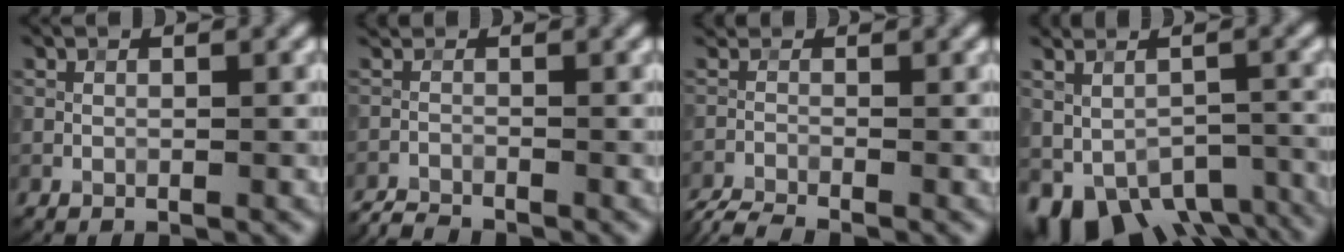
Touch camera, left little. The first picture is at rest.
{"total": 2.0, "force": [-2.0, 0.1, 0.2], "torque": [-0.008, -0.003, -0.048]}
{"total": 3.3, "force": [-3.1, 0.3, 1.0], "torque": [-0.023, -0.009, -0.071]}
{"total": 8.3, "force": [-4.3, 5.6, 4.4], "torque": [-0.062, -0.003, -0.054]}